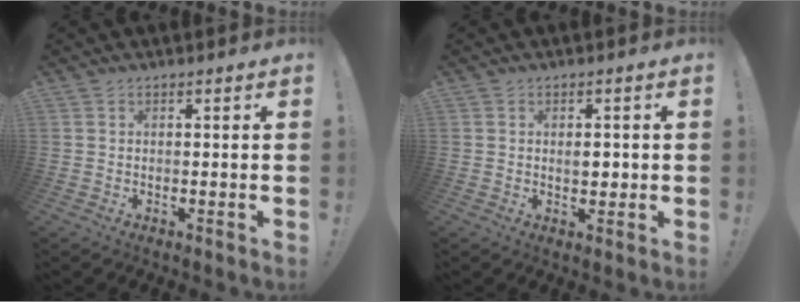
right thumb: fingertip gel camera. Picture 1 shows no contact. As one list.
[{"total": 3.0, "force": [0.0, 1.9, 2.3], "torque": [-0.024, 0.000, -0.006]}]